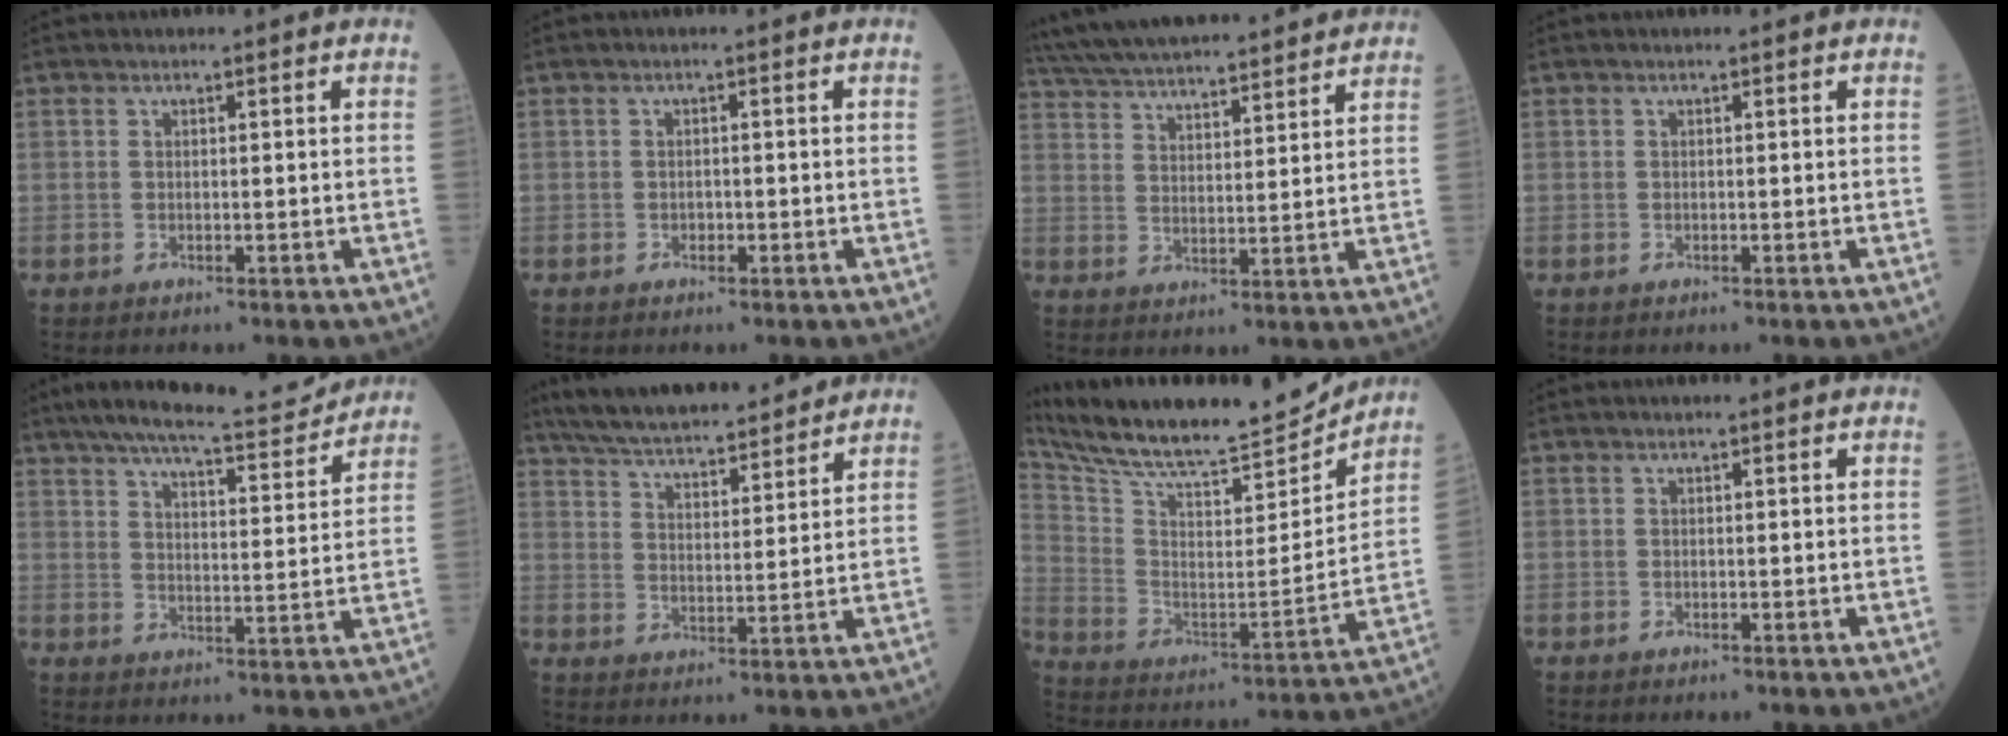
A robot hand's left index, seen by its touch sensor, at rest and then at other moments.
{"total": 0.8, "force": [-0.4, 0.5, 0.4], "torque": [-0.007, 0.002, -0.007]}
{"total": 22.8, "force": [20.8, 2.8, 8.8], "torque": [-0.165, 0.038, 0.311]}
{"total": 0.0}
{"total": 14.2, "force": [12.9, 1.6, 5.7], "torque": [-0.092, -0.002, 0.183]}
{"total": 17.2, "force": [15.5, 2.7, 7.0], "torque": [-0.121, 0.028, 0.243]}
{"total": 23.1, "force": [21.4, 2.7, 8.3], "torque": [-0.161, -0.023, 0.334]}
{"total": 0.0}